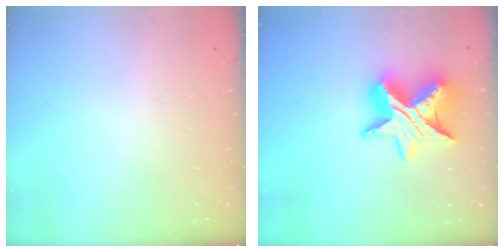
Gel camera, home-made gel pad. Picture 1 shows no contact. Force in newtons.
{"total": 15.0, "press": 15.0, "slide": 1.2}